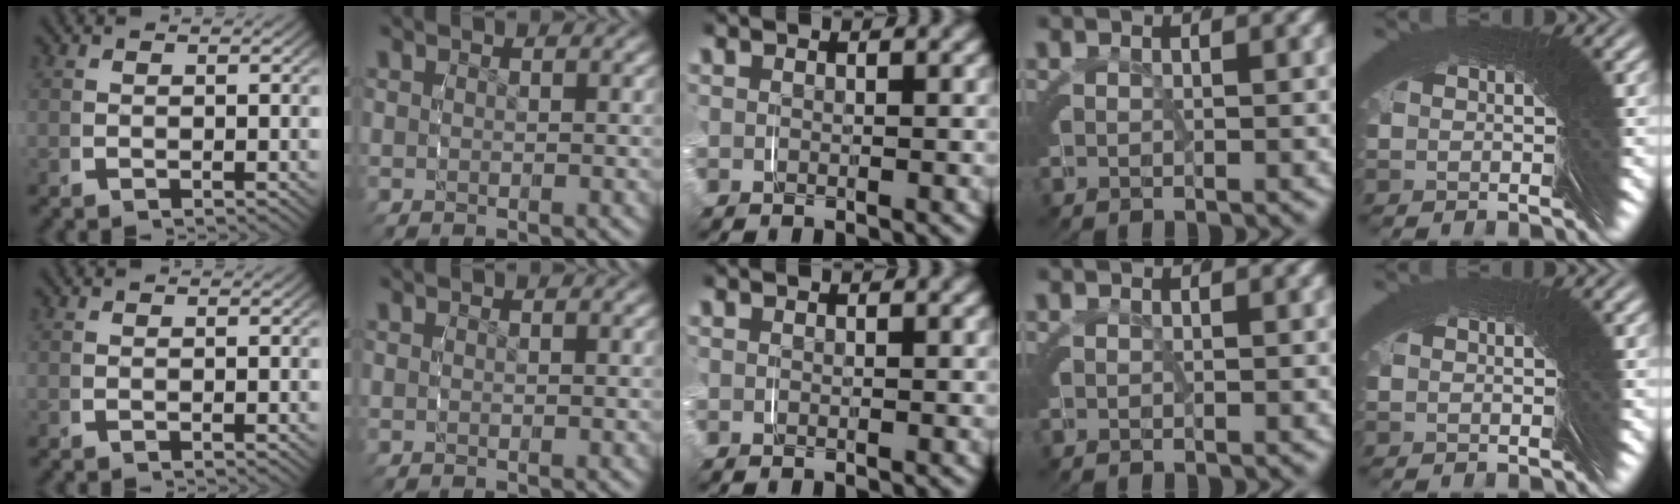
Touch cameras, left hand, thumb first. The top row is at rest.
{"little": {"total": 0.5, "force": [0.2, -0.2, -0.4], "torque": [0.008, 0.004, 0.003]}}